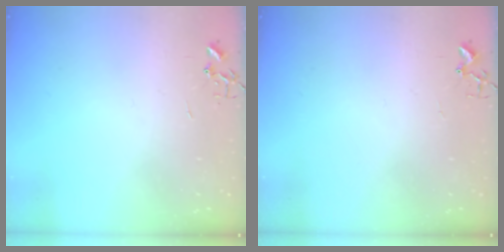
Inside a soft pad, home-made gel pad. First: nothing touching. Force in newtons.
{"total": 3.0, "press": 2.9, "slide": 0.4}